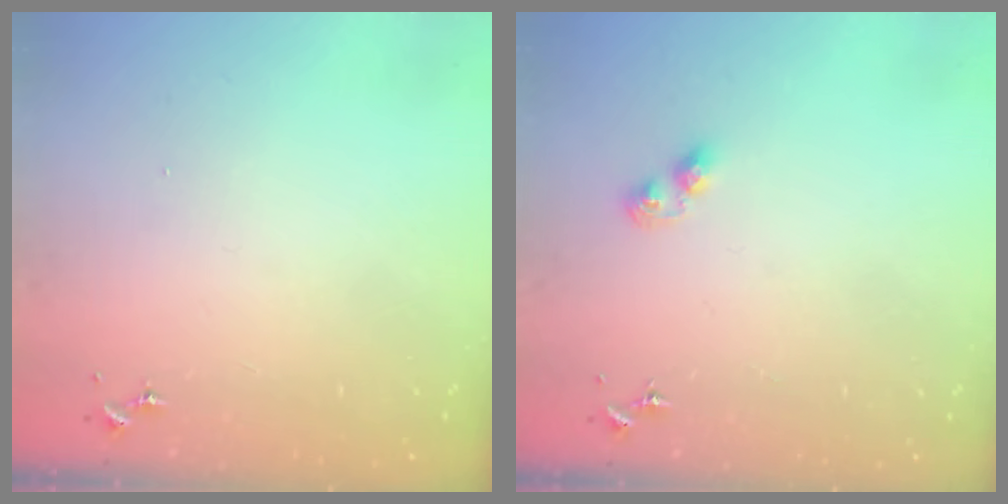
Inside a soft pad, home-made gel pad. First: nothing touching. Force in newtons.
{"total": 5.0, "press": 5.0, "slide": 0.4}